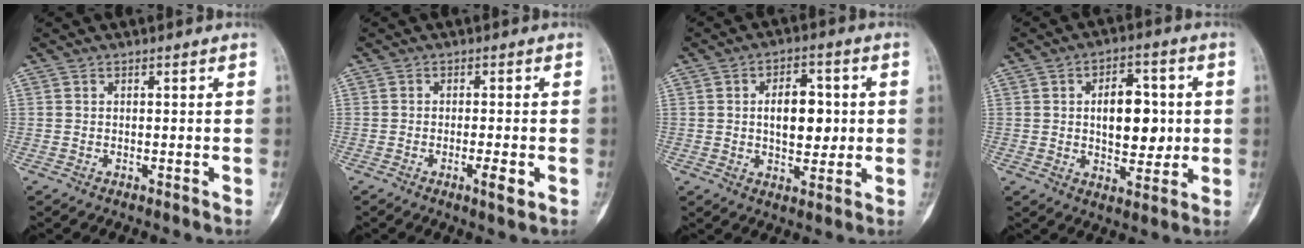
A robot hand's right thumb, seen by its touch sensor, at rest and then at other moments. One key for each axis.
{"total": 3.3, "fx": -1.2, "fy": 0.6, "fz": 3.0, "tx": -0.049, "ty": -0.004, "tz": -0.019}
{"total": 9.0, "fx": 0.9, "fy": 5.3, "fz": 7.2, "tx": -0.077, "ty": 0.004, "tz": 0.016}
{"total": 10.9, "fx": 1.0, "fy": 6.4, "fz": 8.8, "tx": -0.091, "ty": 0.002, "tz": 0.021}